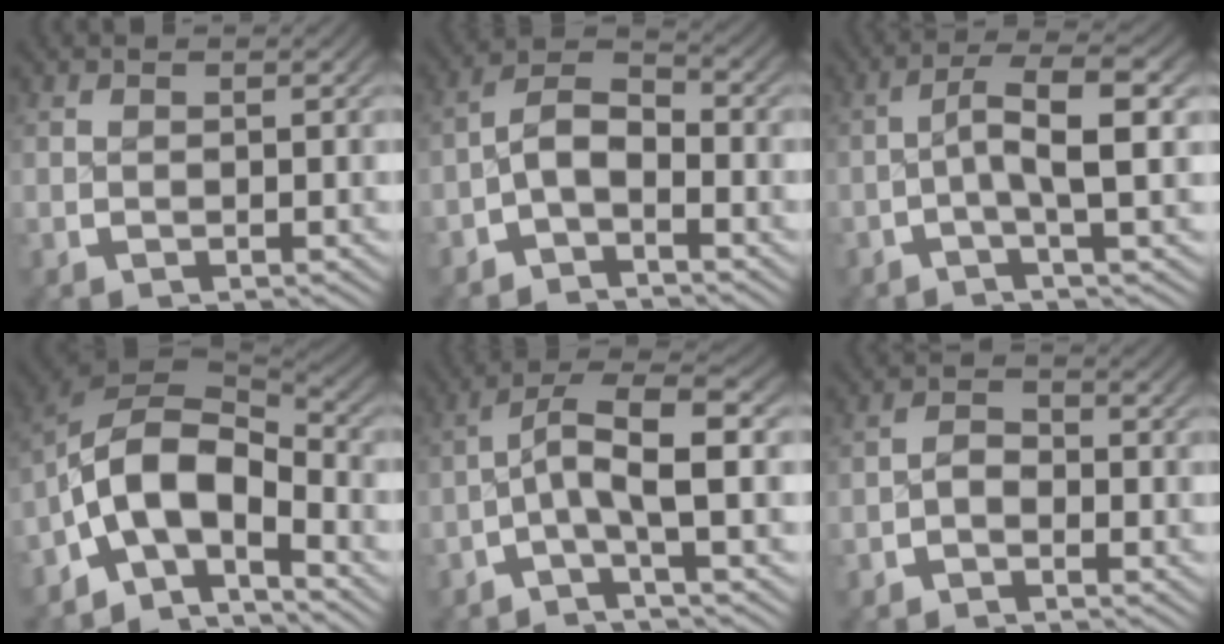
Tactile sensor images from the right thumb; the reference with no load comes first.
{"total": 6.0, "force": [-1.6, 4.0, 4.1], "torque": [-0.072, -0.014, -0.033]}
{"total": 5.0, "force": [-0.3, 1.0, 4.9], "torque": [-0.096, -0.001, -0.011]}
{"total": 14.4, "force": [-2.9, 9.8, 10.1], "torque": [-0.214, -0.051, -0.032]}
{"total": 5.4, "force": [-1.1, 2.0, 4.9], "torque": [-0.097, -0.015, -0.019]}
{"total": 1.7, "force": [-0.9, 1.1, 0.8], "torque": [-0.012, -0.004, -0.019]}